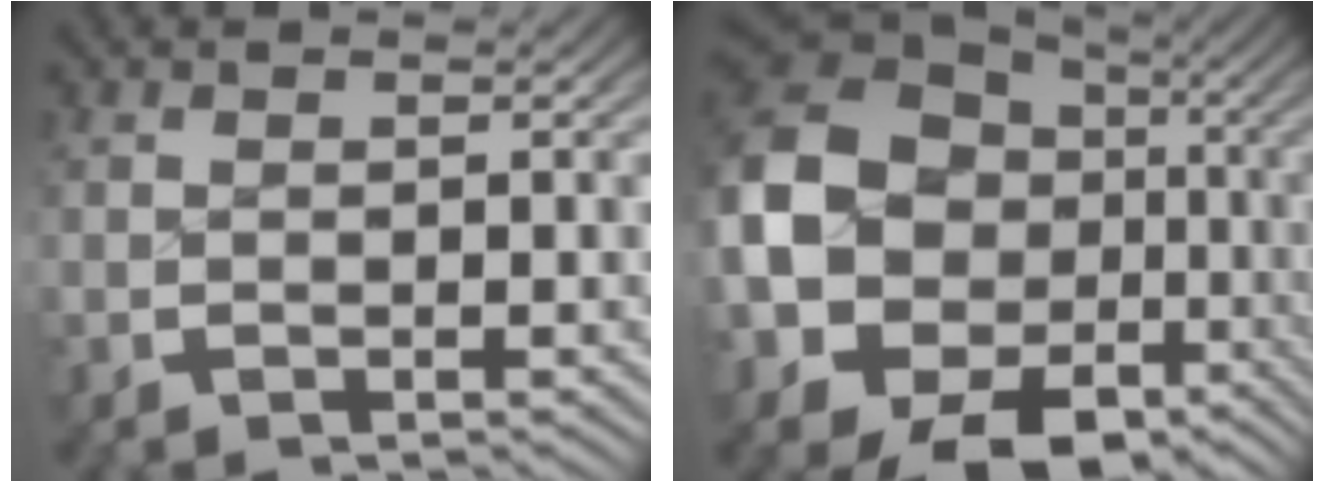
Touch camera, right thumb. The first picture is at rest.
{"total": 16.3, "force": [-3.2, 13.0, 9.2], "torque": [-0.234, -0.078, -0.023]}